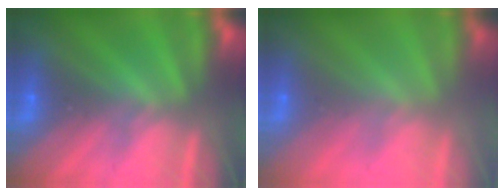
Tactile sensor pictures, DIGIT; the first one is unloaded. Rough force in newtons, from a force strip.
{"total": 2.6}